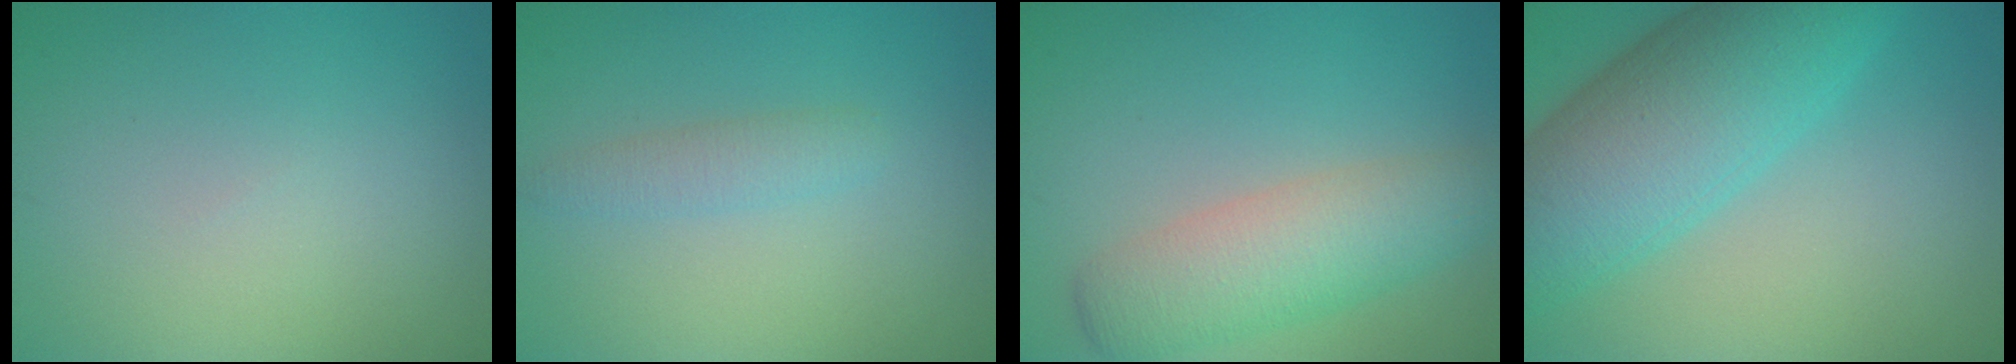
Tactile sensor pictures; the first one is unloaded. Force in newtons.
{"total": 1.7, "press": 1.7, "slide": 0.1}
{"total": 5.4, "press": 5.4, "slide": 0.3}
{"total": 10.8, "press": 10.8, "slide": 0.4}